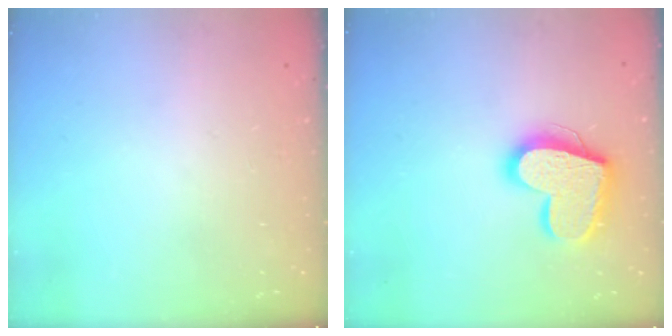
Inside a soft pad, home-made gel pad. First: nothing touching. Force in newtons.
{"total": 17.7, "press": 17.7, "slide": 1.5}